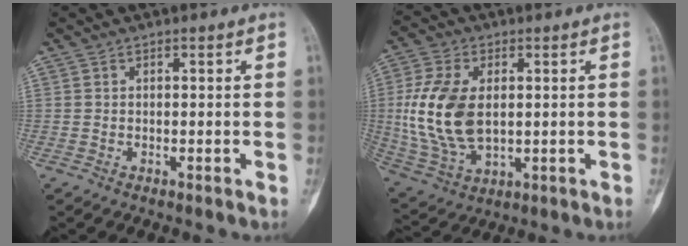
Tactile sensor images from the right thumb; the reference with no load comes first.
{"total": 15.2, "force": [1.0, 9.2, 12.1], "torque": [-0.251, -0.007, 0.031]}